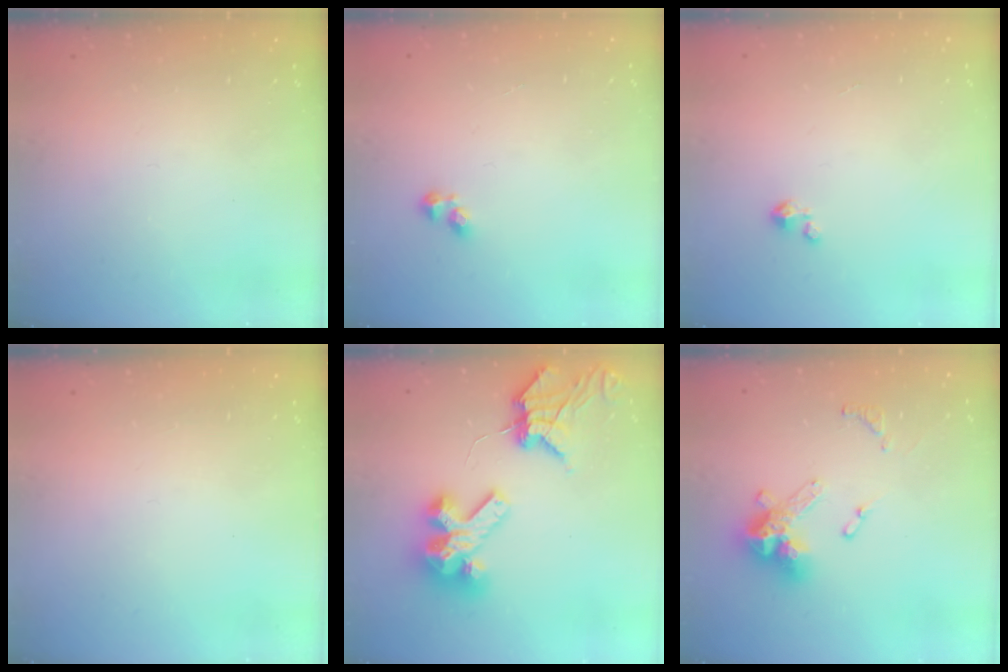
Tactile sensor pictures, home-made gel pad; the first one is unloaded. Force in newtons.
{"total": 2.5, "press": 2.3, "slide": 0.9}
{"total": 1.5, "press": 1.5, "slide": 0.1}
{"total": 0.0}
{"total": 11.8, "press": 11.7, "slide": 1.3}
{"total": 13.1, "press": 13.0, "slide": 1.4}